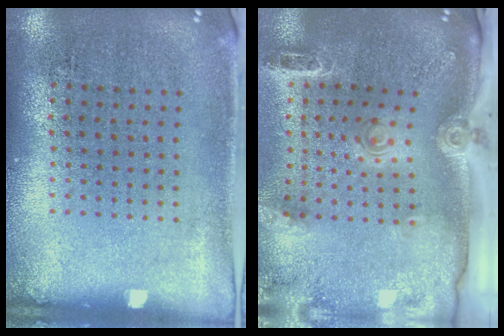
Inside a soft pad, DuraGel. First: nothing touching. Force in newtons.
{"total": 2.9, "press": 2.0, "slide": 2.0}